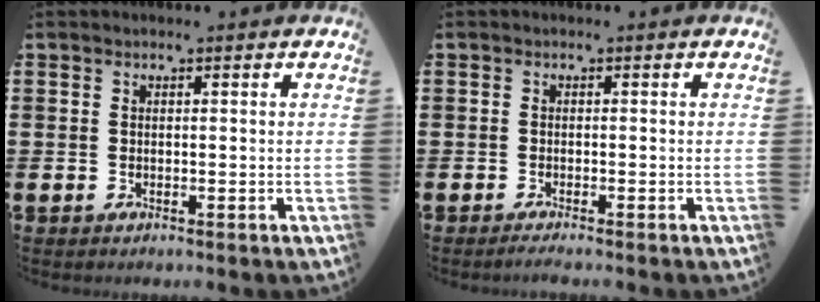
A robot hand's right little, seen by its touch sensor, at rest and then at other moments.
{"total": 0.8, "force": [-0.6, 0.0, 0.5], "torque": [-0.008, -0.002, -0.011]}